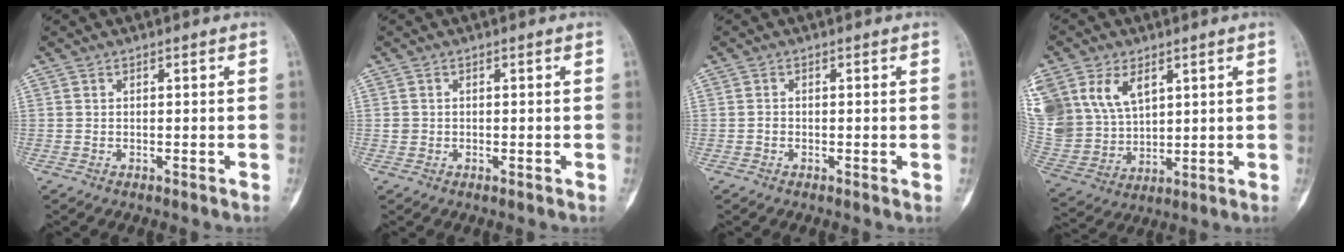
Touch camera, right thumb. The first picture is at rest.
{"total": 0.8, "force": [0.0, 0.8, 0.2], "torque": [-0.003, 0.001, 0.000]}
{"total": 1.0, "force": [-0.2, 0.6, 0.8], "torque": [-0.005, 0.001, -0.005]}
{"total": 20.2, "force": [8.4, 14.2, 11.6], "torque": [-0.276, 0.010, 0.182]}